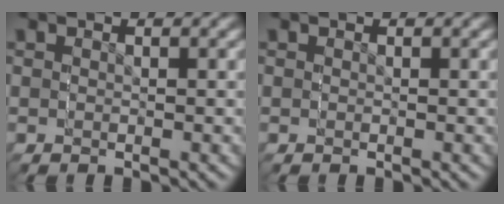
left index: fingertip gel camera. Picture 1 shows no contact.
{"total": 0.0}